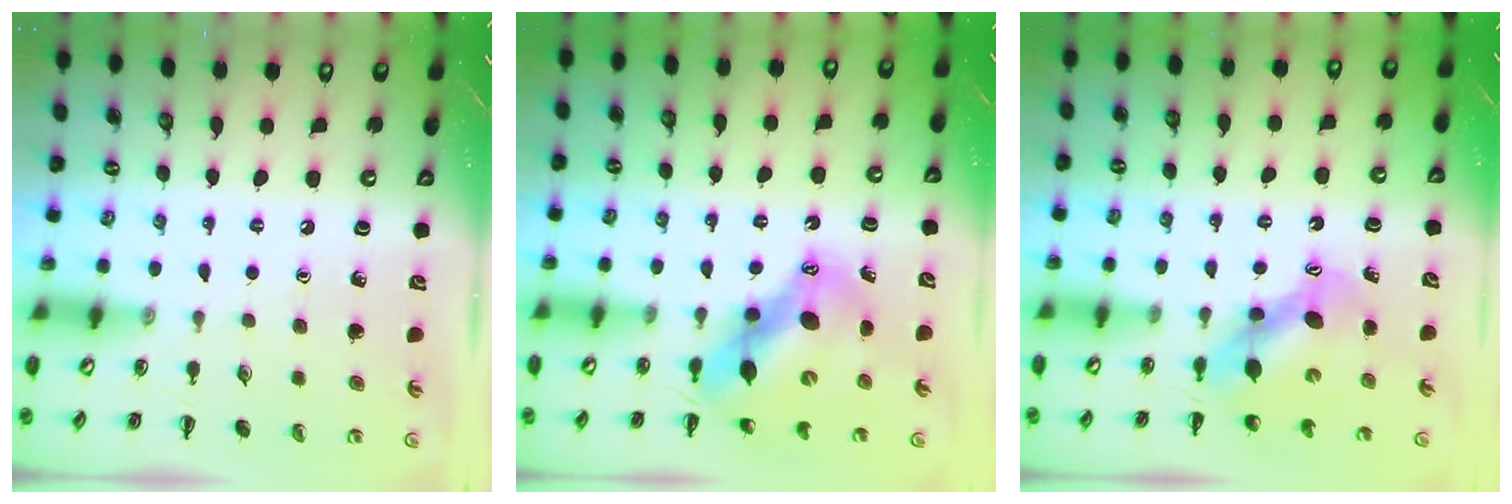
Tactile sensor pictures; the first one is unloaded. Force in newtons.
{"total": 12.6, "press": 12.2, "slide": 3.0}
{"total": 7.1, "press": 7.0, "slide": 1.4}